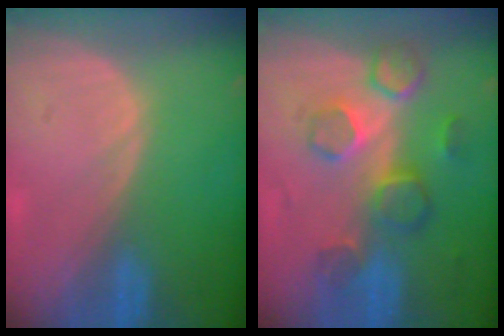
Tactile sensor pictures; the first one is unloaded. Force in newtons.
{"total": 8.6, "press": 7.6, "slide": 4.0}